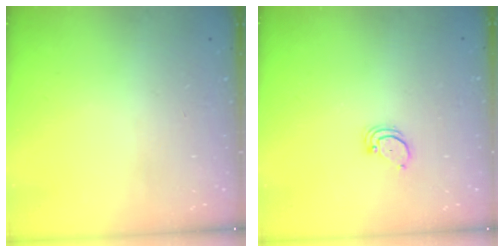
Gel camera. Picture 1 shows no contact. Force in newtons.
{"total": 2.0, "press": 2.0, "slide": 0.2}